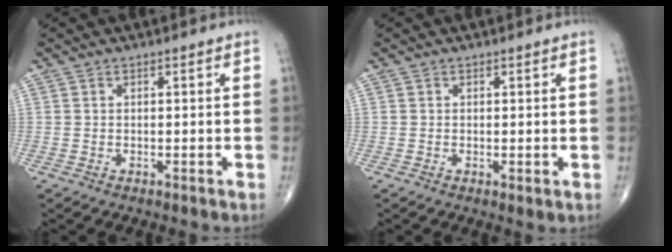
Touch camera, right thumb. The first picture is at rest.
{"total": 0.8, "force": [0.0, 0.3, 0.8], "torque": [-0.014, -0.005, -0.001]}